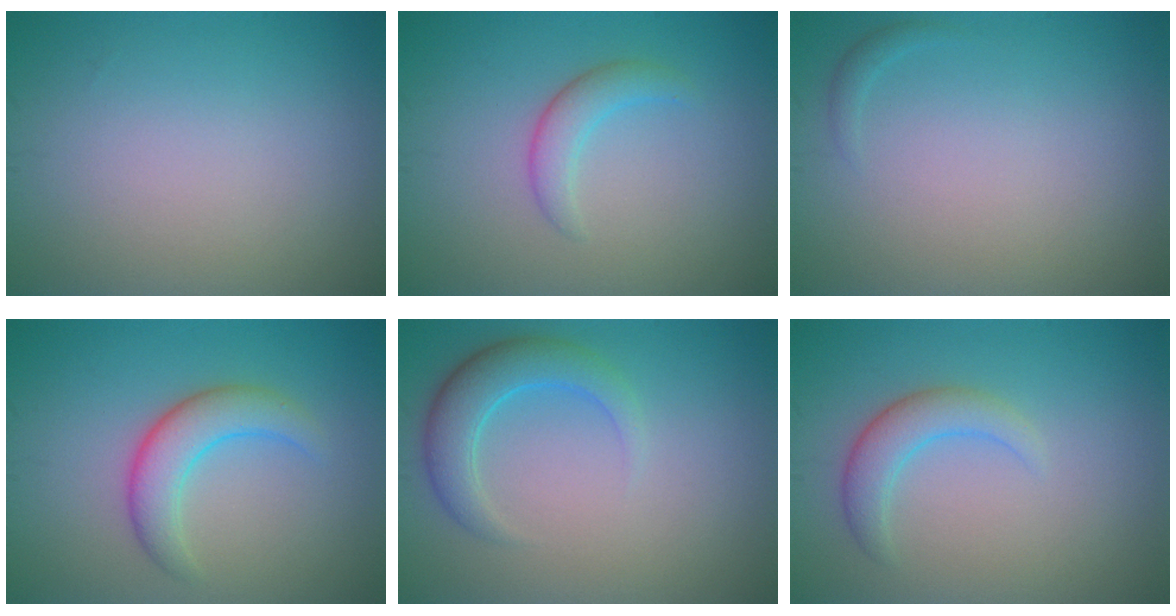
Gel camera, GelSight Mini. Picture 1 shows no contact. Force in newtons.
{"total": 2.2, "press": 2.2, "slide": 0.2}
{"total": 0.6, "press": 0.6, "slide": 0.1}
{"total": 4.0, "press": 4.0, "slide": 0.2}
{"total": 3.9, "press": 3.8, "slide": 0.4}
{"total": 2.8, "press": 2.8, "slide": 0.1}